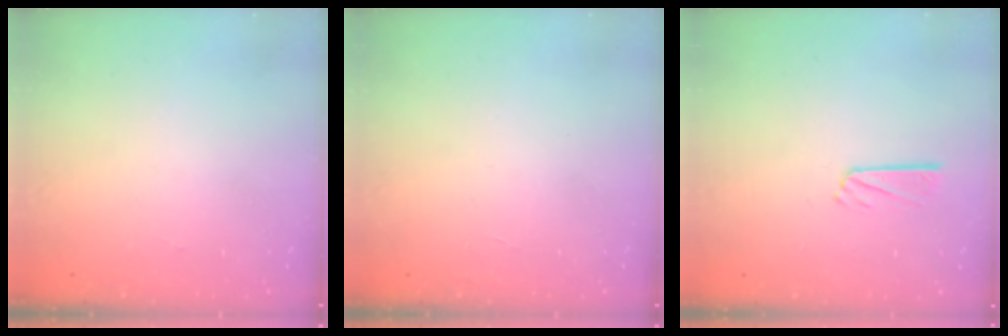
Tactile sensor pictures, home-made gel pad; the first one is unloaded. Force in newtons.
{"total": 0.0}
{"total": 5.9, "press": 5.9, "slide": 0.4}